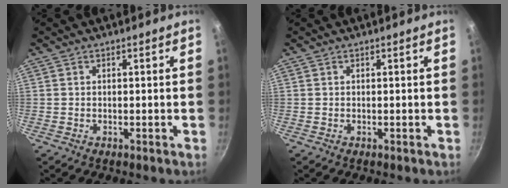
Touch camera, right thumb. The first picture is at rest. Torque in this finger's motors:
{"motor_torque": [-0.03, 0.03, 0.07, -0.01, 0.02]}